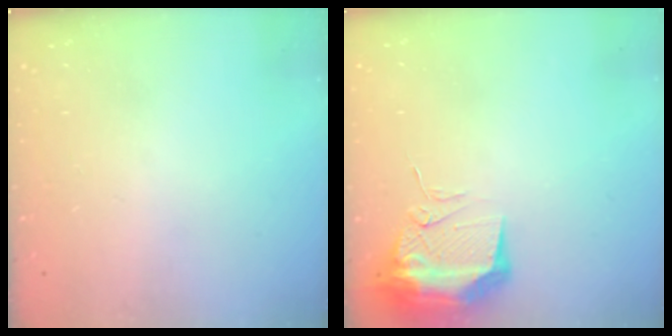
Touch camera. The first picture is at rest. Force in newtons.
{"total": 11.4, "press": 11.2, "slide": 1.9}